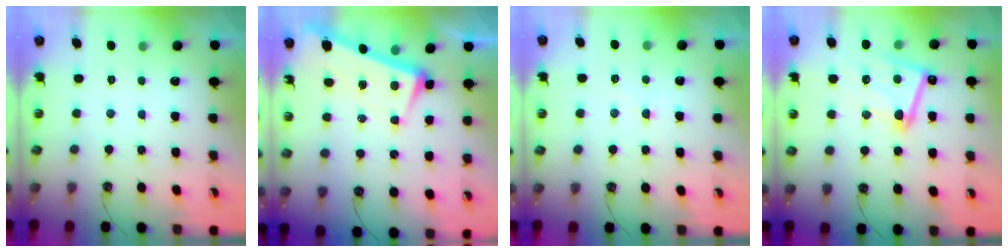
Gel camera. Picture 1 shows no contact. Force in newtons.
{"total": 1.4, "press": 1.1, "slide": 0.8}
{"total": 4.8, "press": 4.7, "slide": 1.1}
{"total": 11.1, "press": 11.0, "slide": 0.8}